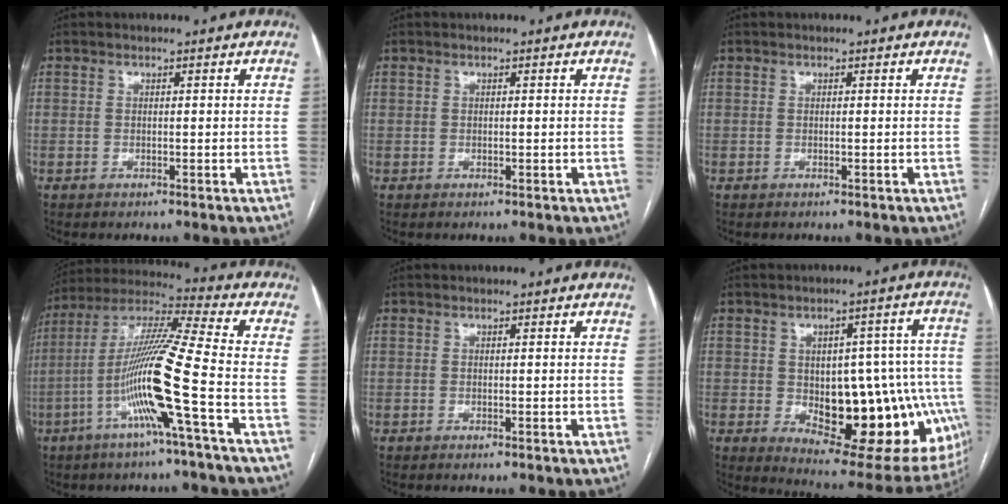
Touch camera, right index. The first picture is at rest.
{"total": 0.0}
{"total": 0.0}
{"total": 15.0, "force": [-4.8, -1.6, 14.1], "torque": [-0.271, 0.000, -0.099]}
{"total": 0.0}
{"total": 22.7, "force": [-4.6, 10.9, 19.4], "torque": [-0.181, 0.026, -0.031]}